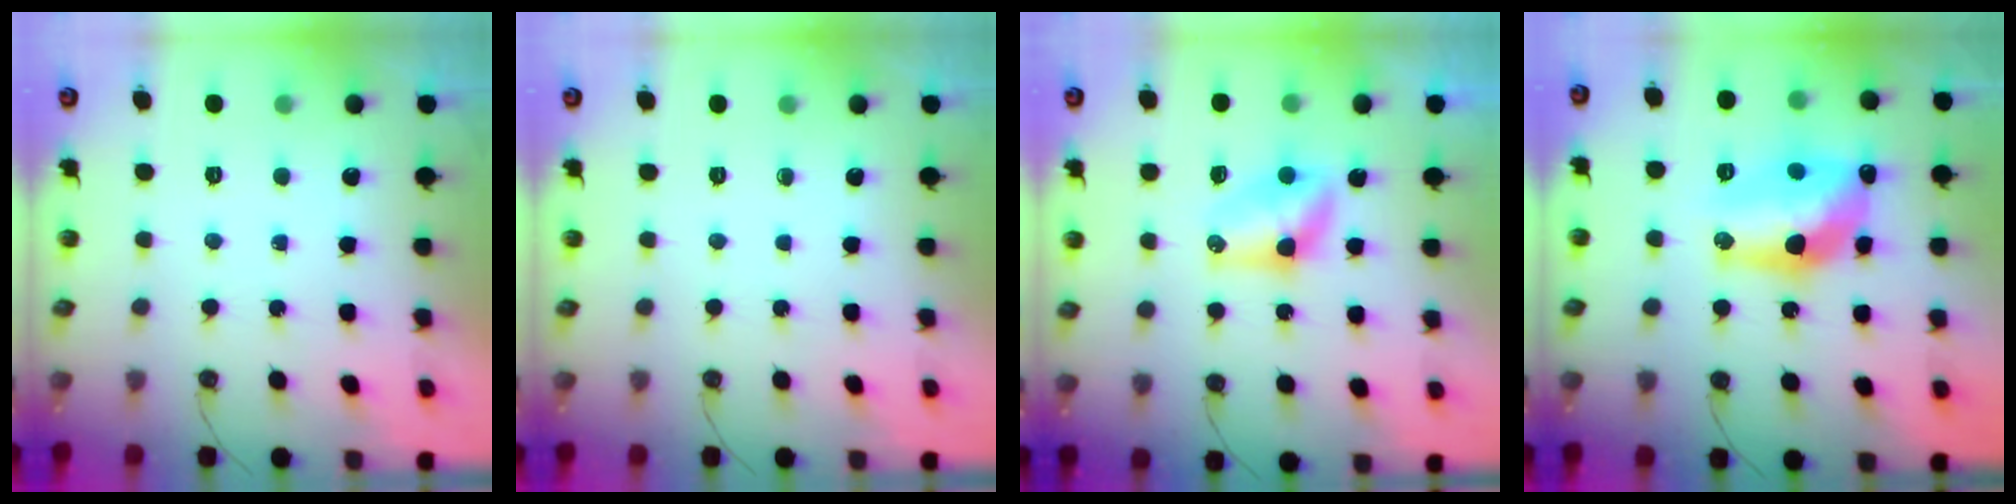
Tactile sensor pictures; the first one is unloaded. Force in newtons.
{"total": 0.0}
{"total": 6.9, "press": 6.9, "slide": 0.6}
{"total": 16.2, "press": 15.5, "slide": 4.7}